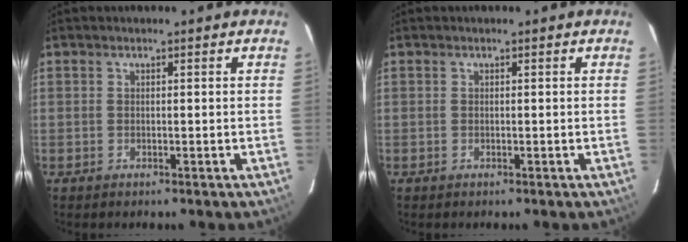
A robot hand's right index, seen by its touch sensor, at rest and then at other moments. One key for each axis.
{"total": 0.0}